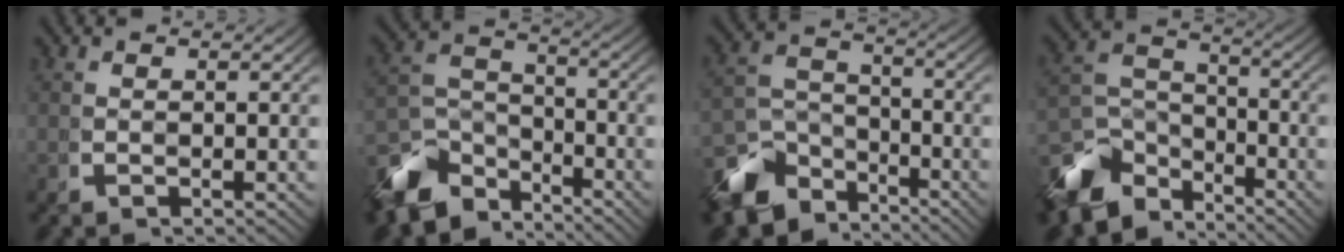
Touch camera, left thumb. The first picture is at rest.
{"total": 9.7, "force": [-5.0, 6.3, 5.4], "torque": [-0.095, -0.033, -0.079]}
{"total": 10.3, "force": [-5.5, 6.9, 5.3], "torque": [-0.081, -0.038, -0.086]}
{"total": 10.2, "force": [-4.7, 6.8, 6.0], "torque": [-0.106, -0.034, -0.073]}